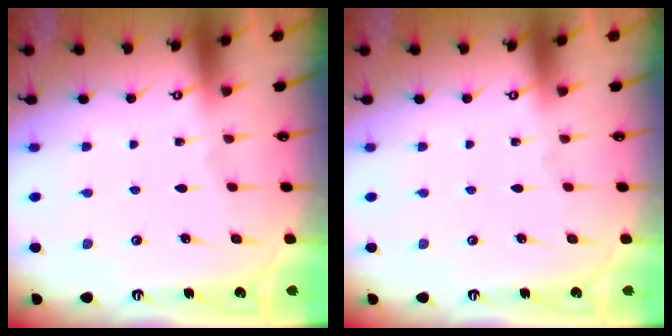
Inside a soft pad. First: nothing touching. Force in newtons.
{"total": 0.0}